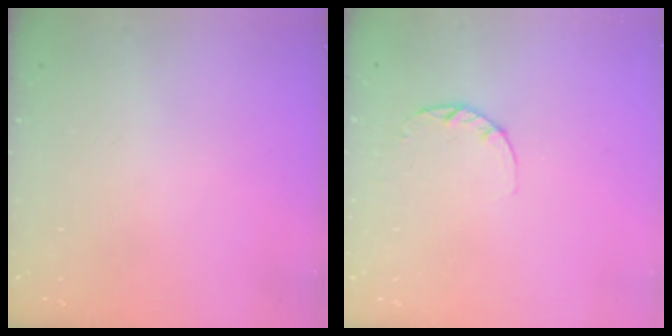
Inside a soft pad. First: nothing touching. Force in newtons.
{"total": 2.6, "press": 2.5, "slide": 0.4}